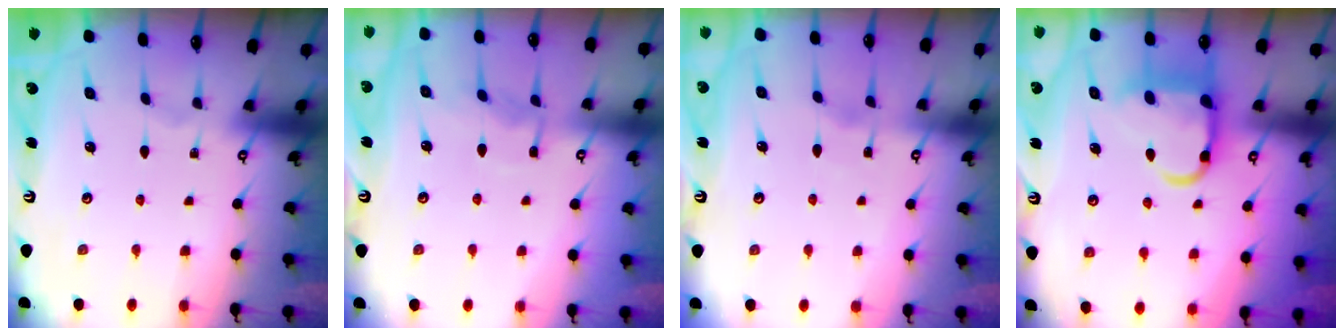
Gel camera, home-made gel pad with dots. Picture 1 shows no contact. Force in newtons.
{"total": 5.3, "press": 5.3, "slide": 0.5}
{"total": 2.1, "press": 2.1, "slide": 0.4}
{"total": 11.6, "press": 11.5, "slide": 1.4}